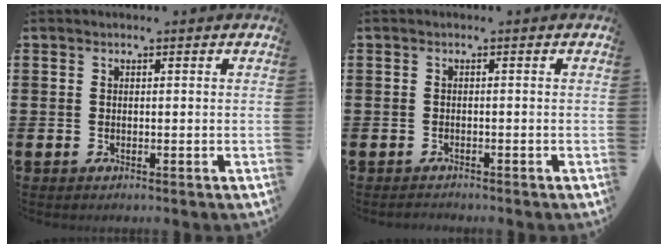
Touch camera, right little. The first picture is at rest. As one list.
[{"total": 0.6, "force": [-0.6, 0.0, 0.0], "torque": [-0.002, -0.002, -0.012]}]